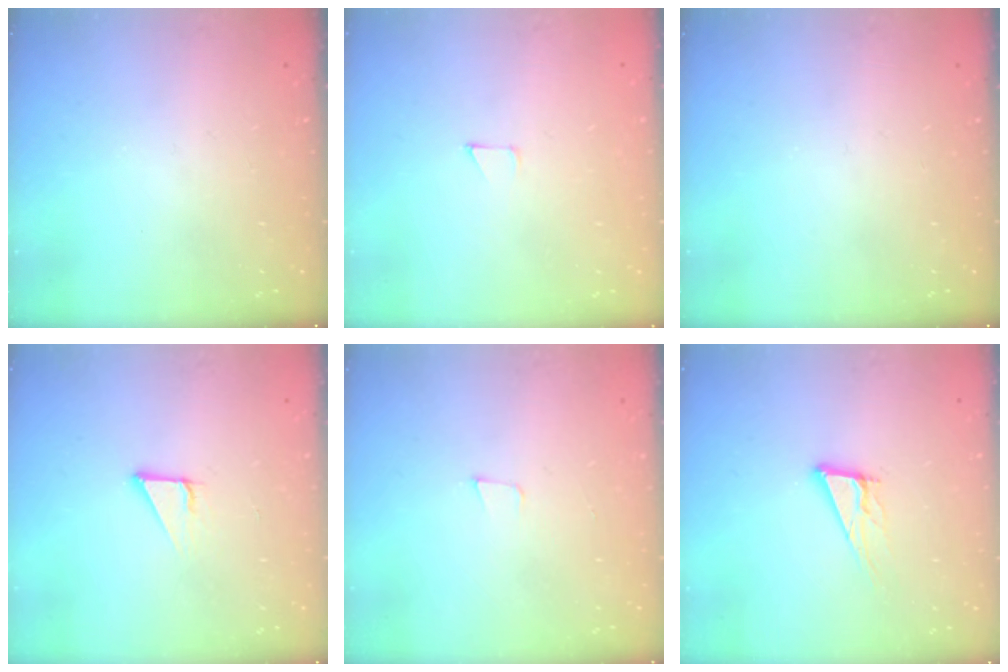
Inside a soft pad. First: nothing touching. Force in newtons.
{"total": 2.7, "press": 2.7, "slide": 0.2}
{"total": 0.0}
{"total": 3.5, "press": 3.5, "slide": 0.2}
{"total": 3.3, "press": 2.0, "slide": 2.6}
{"total": 10.8, "press": 10.5, "slide": 2.6}